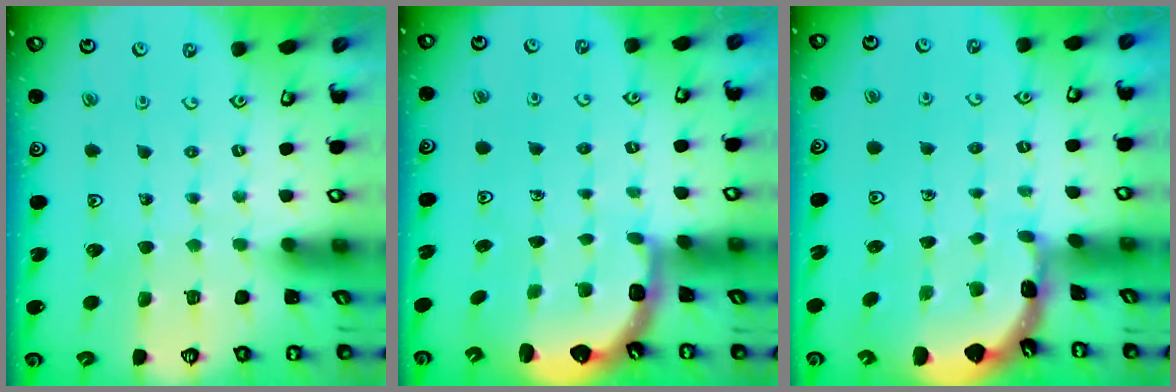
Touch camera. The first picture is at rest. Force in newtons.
{"total": 2.5, "press": 2.1, "slide": 1.4}
{"total": 1.8, "press": 1.8, "slide": 0.1}